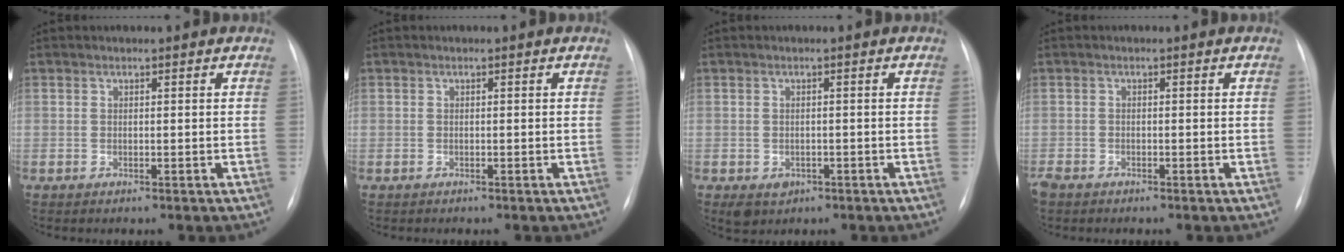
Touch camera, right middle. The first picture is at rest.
{"total": 0.9, "force": [-0.4, 0.8, -0.2], "torque": [0.005, 0.008, -0.010]}
{"total": 2.9, "force": [-1.2, 2.3, 1.1], "torque": [-0.015, -0.001, -0.007]}
{"total": 2.6, "force": [-1.9, 1.3, 1.0], "torque": [-0.025, -0.003, -0.032]}